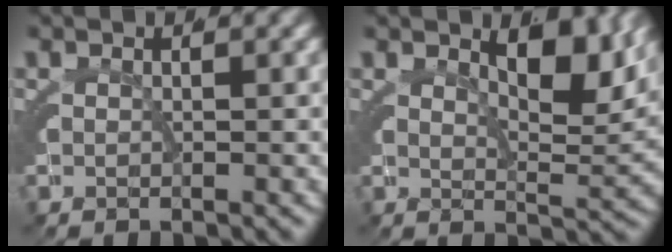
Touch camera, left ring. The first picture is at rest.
{"total": 4.9, "force": [3.2, 0.6, 3.7], "torque": [-0.038, -0.008, 0.052]}